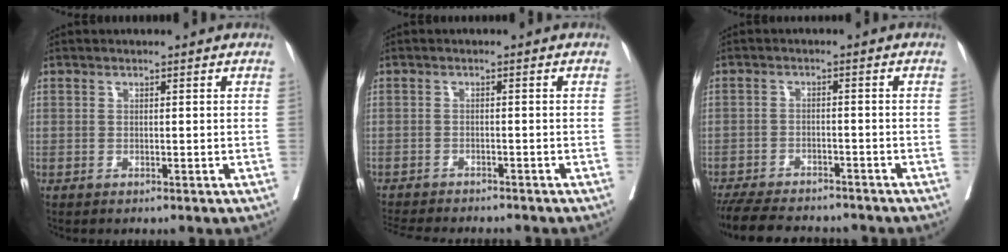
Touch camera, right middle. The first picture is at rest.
{"total": 10.7, "force": [-9.8, 1.8, 3.9], "torque": [-0.065, -0.014, -0.131]}
{"total": 12.4, "force": [-11.1, 3.1, 4.8], "torque": [-0.093, -0.011, -0.158]}